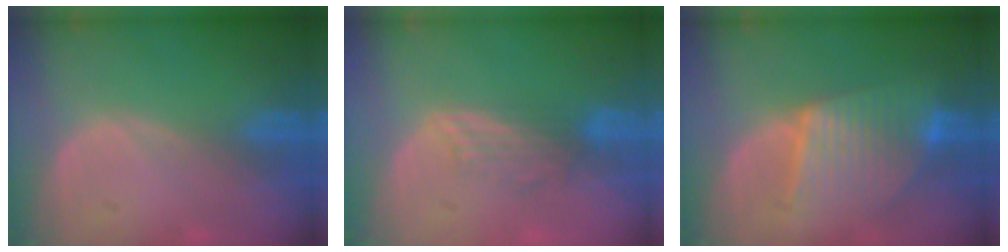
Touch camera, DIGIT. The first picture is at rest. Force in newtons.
{"total": 3.8, "press": 3.2, "slide": 2.0}
{"total": 8.4, "press": 8.4, "slide": 0.5}